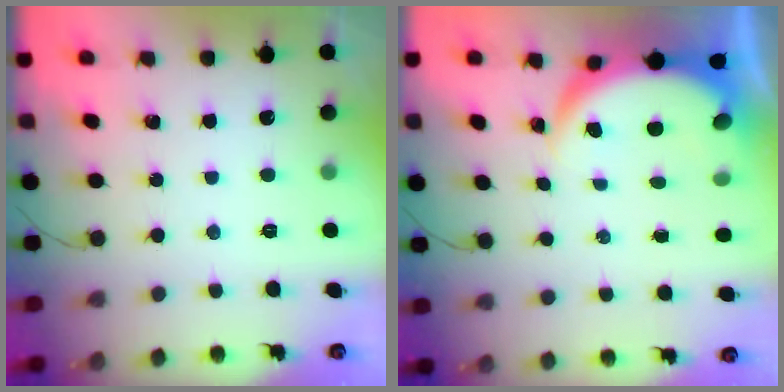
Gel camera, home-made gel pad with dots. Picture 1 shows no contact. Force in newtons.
{"total": 5.3, "press": 5.3, "slide": 0.5}